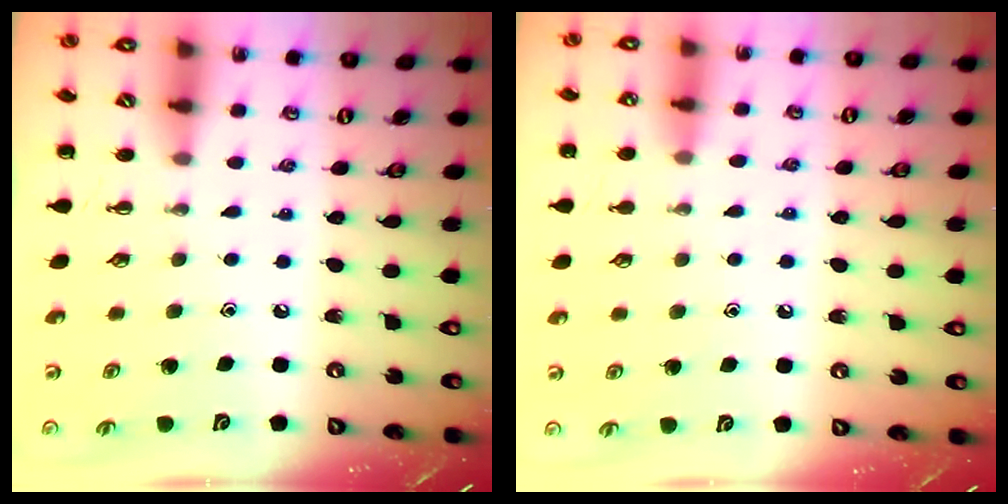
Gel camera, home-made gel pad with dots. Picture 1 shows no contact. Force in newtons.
{"total": 7.1, "press": 6.6, "slide": 2.6}